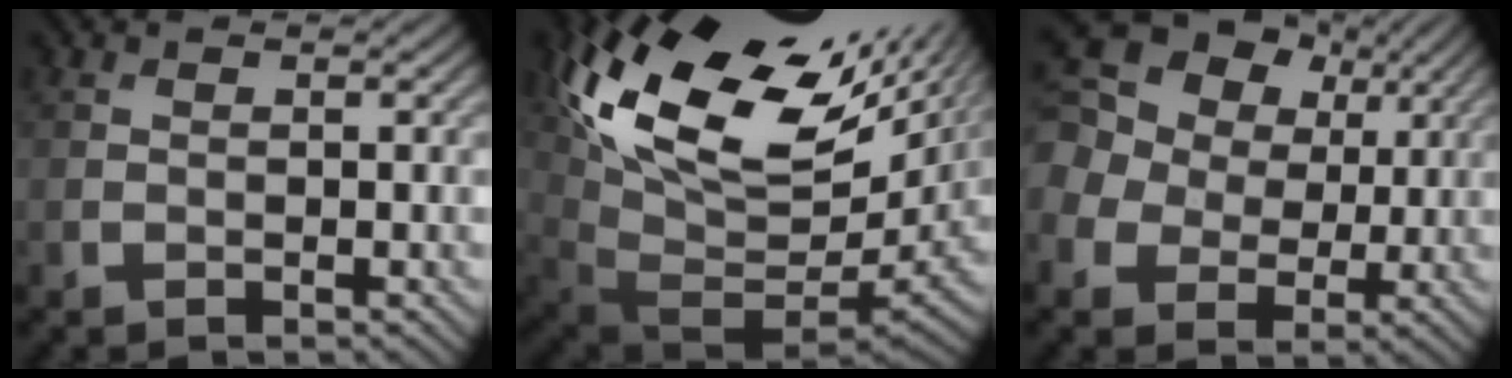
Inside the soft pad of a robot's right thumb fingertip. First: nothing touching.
{"total": 18.8, "force": [8.1, 9.3, 14.2], "torque": [-0.281, -0.013, 0.186]}
{"total": 17.4, "force": [6.0, 14.1, 8.1], "torque": [-0.241, 0.029, 0.108]}